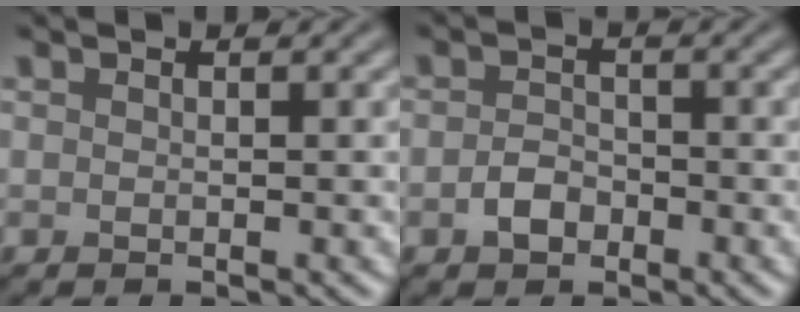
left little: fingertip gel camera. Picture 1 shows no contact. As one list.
[{"total": 2.0, "force": [-1.1, 1.4, 1.0], "torque": [-0.018, 0.002, -0.027]}]